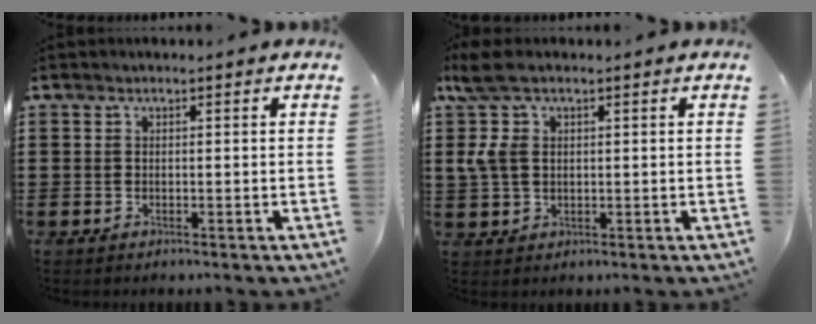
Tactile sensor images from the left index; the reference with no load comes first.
{"total": 6.4, "force": [2.0, 3.2, 5.2], "torque": [-0.143, -0.001, 0.026]}